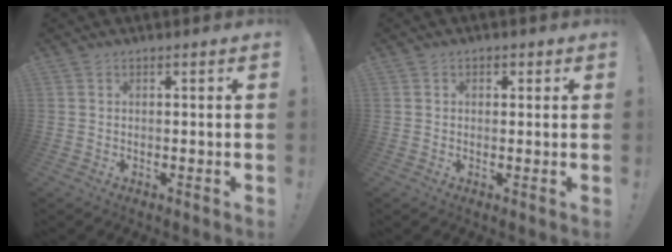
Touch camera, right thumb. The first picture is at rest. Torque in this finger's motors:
{"motor_torque": [-0.05, -0.11, -0.14, 0.16, 0.04]}